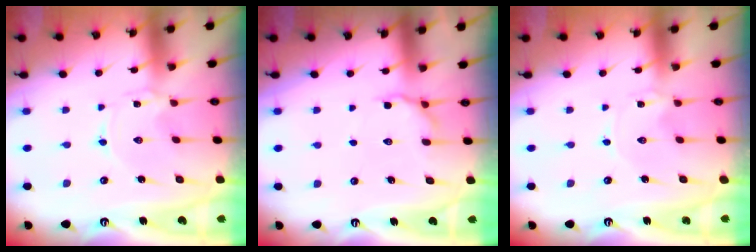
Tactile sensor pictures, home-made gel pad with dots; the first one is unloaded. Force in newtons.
{"total": 5.9, "press": 5.6, "slide": 2.0}
{"total": 0.0}